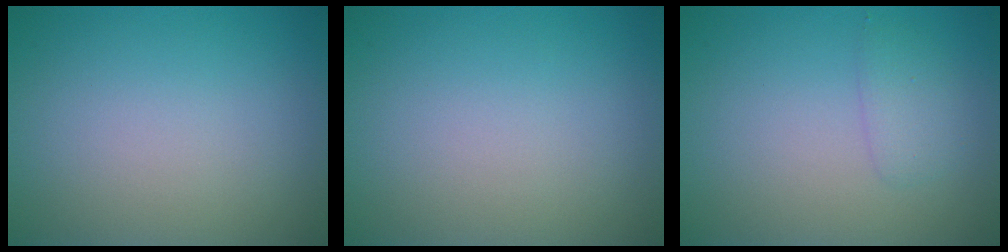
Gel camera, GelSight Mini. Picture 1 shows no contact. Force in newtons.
{"total": 0.0}
{"total": 1.5, "press": 1.5, "slide": 0.1}